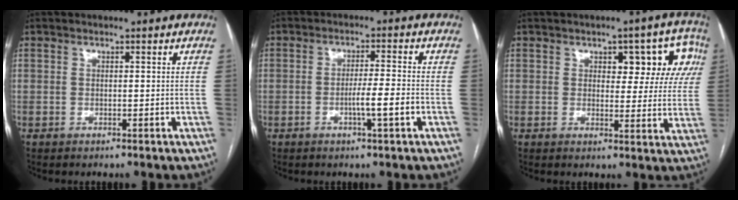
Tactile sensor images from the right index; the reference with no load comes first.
{"total": 4.8, "force": [-1.6, -0.3, 4.5], "torque": [-0.074, -0.004, -0.029]}
{"total": 9.2, "force": [3.3, 4.4, 7.3], "torque": [-0.062, 0.028, 0.036]}